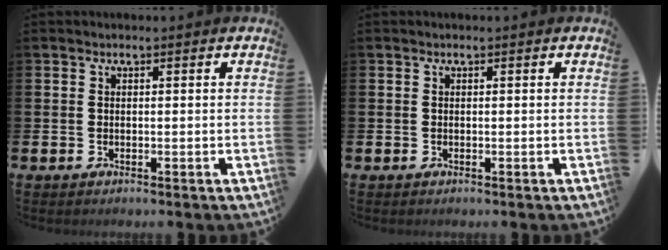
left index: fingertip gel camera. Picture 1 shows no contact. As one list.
[{"total": 0.0}]